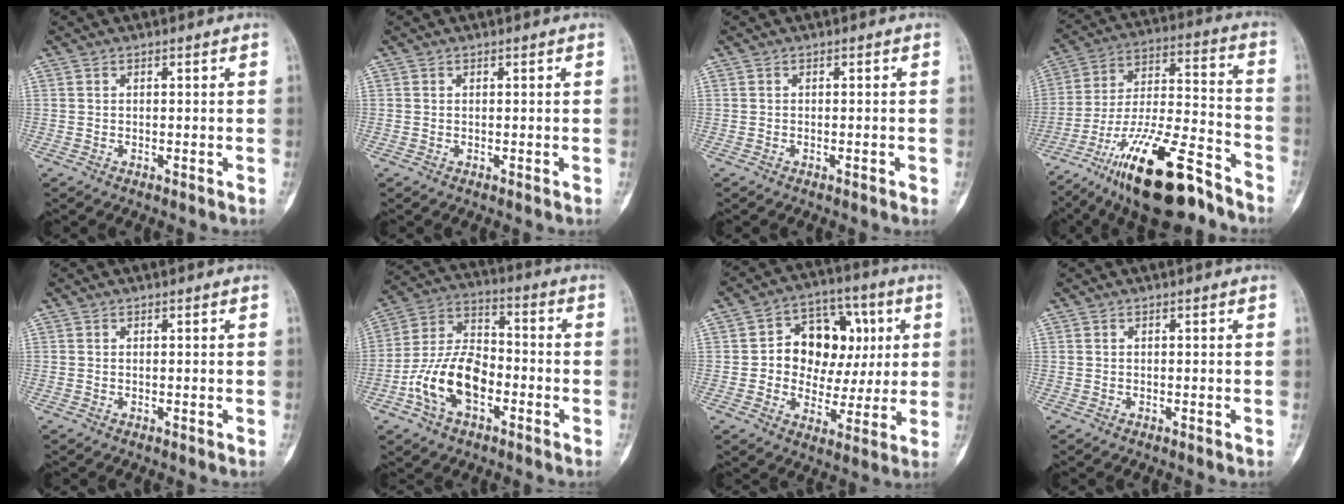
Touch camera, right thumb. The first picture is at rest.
{"total": 0.0}
{"total": 0.7, "force": [-0.3, 0.2, 0.6], "torque": [-0.010, -0.001, -0.004]}
{"total": 23.3, "force": [-15.6, 6.8, 15.9], "torque": [-0.271, 0.077, -0.265]}
{"total": 0.0}
{"total": 14.2, "force": [-4.7, 8.4, 10.5], "torque": [-0.190, 0.039, -0.089]}
{"total": 15.4, "force": [2.3, 11.6, 9.9], "torque": [-0.089, 0.020, 0.037]}
{"total": 0.0}